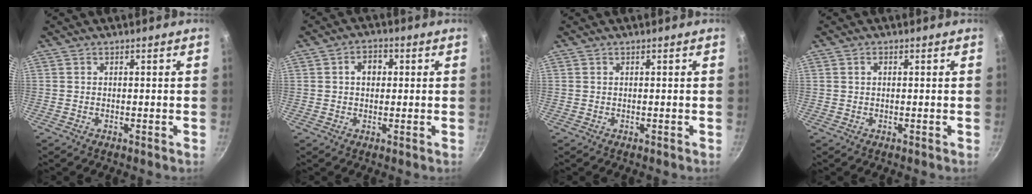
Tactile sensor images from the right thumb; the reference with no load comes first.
{"total": 4.1, "force": [0.7, 3.2, 2.6], "torque": [-0.015, 0.009, 0.006]}
{"total": 0.0}
{"total": 0.8, "force": [0.2, 0.6, 0.6], "torque": [-0.009, 0.005, 0.003]}